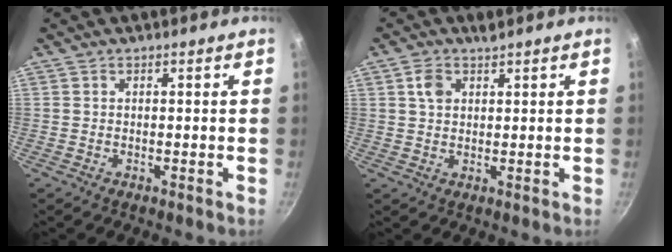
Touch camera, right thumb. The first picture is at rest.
{"total": 3.1, "force": [1.5, 2.0, 1.9], "torque": [-0.033, -0.002, 0.031]}